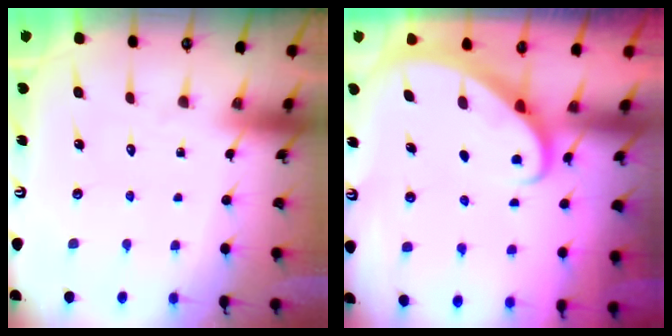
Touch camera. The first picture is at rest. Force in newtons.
{"total": 2.4, "press": 2.3, "slide": 0.3}